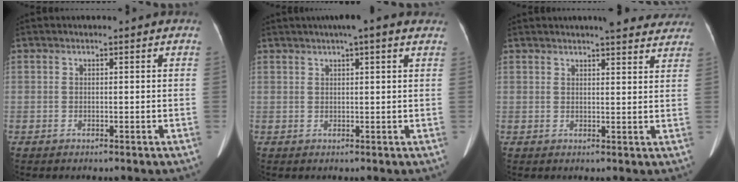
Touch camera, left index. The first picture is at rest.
{"total": 5.9, "force": [4.3, 0.7, 4.0], "torque": [-0.055, 0.030, 0.052]}
{"total": 10.2, "force": [9.1, 2.0, 4.0], "torque": [-0.031, 0.000, 0.089]}